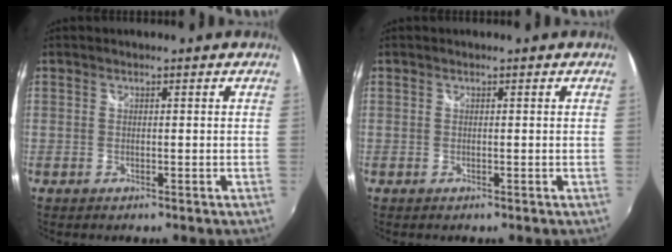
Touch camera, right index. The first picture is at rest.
{"total": 0.0}